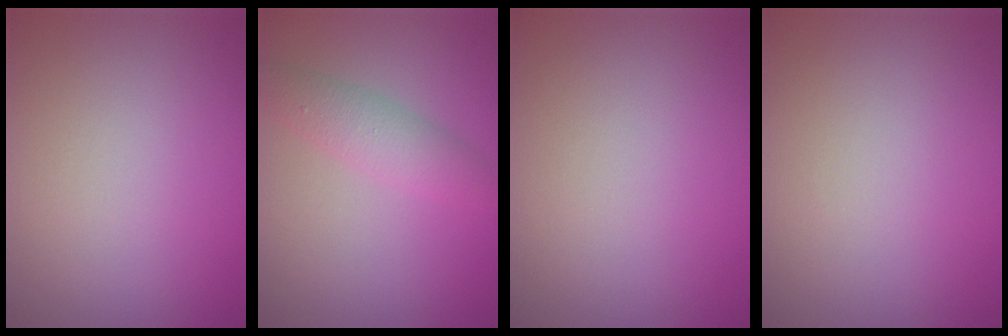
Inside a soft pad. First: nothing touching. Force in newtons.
{"total": 2.7, "press": 2.7, "slide": 0.2}
{"total": 0.0}
{"total": 0.0}